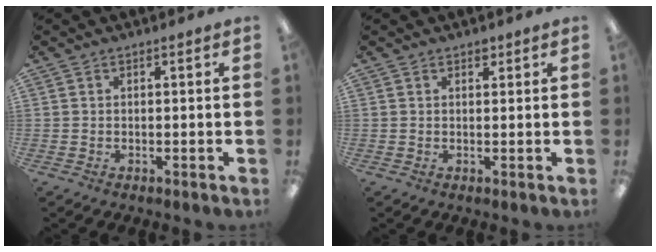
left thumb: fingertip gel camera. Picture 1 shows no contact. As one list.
[{"total": 1.3, "force": [1.1, 0.7, 0.4], "torque": [0.000, -0.002, 0.018]}]